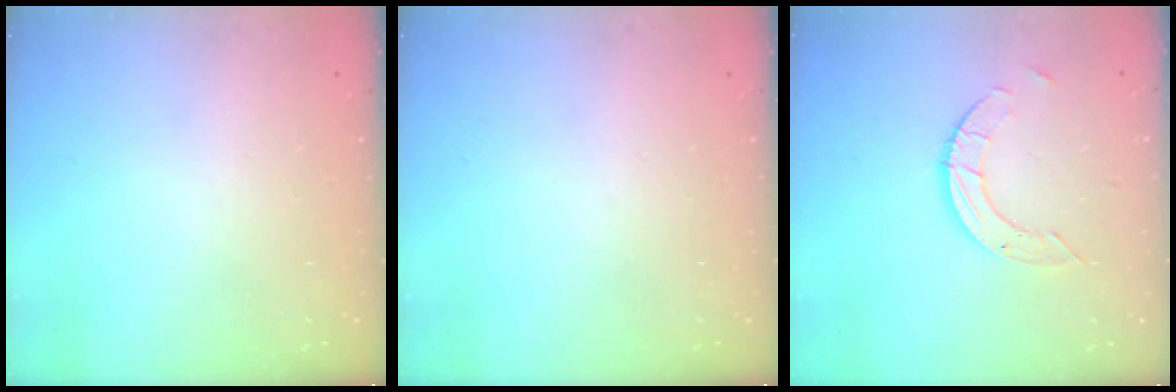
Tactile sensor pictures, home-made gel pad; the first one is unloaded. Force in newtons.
{"total": 0.0}
{"total": 6.1, "press": 6.1, "slide": 0.2}